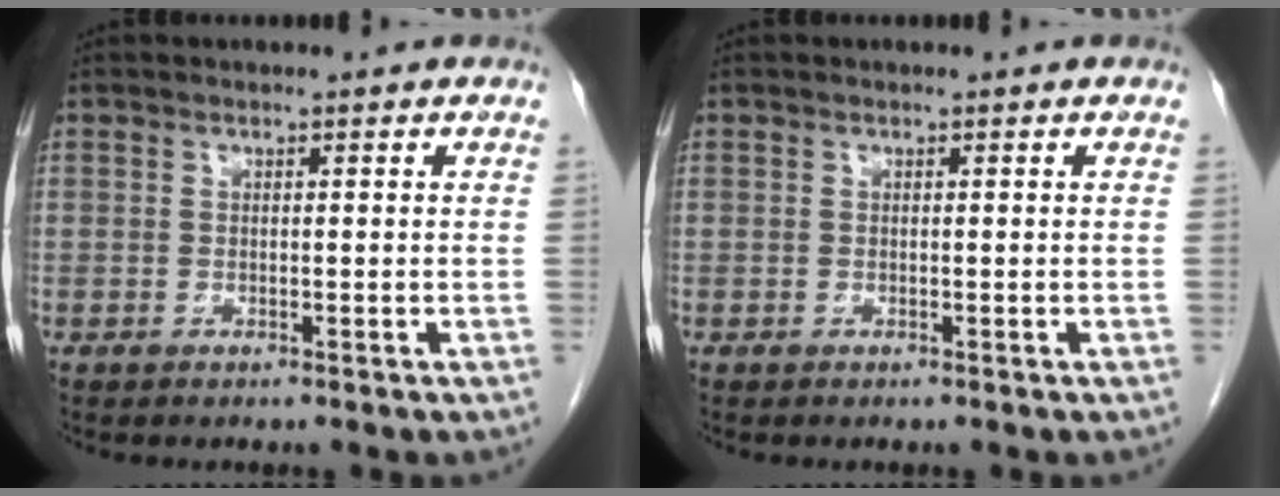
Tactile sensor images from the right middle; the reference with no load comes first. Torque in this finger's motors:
{"motor_torque": [0.00, 0.00, 0.00, 0.00]}